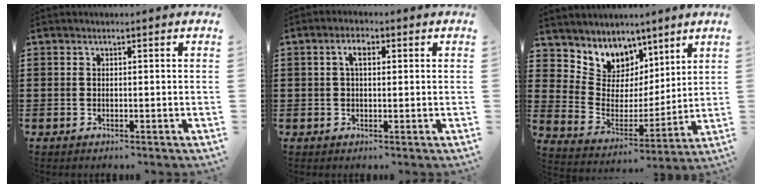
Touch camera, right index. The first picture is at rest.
{"total": 2.5, "force": [0.6, 1.2, 2.1], "torque": [-0.044, 0.010, 0.008]}
{"total": 7.2, "force": [5.4, 4.7, -1.1], "torque": [-0.038, -0.060, 0.100]}